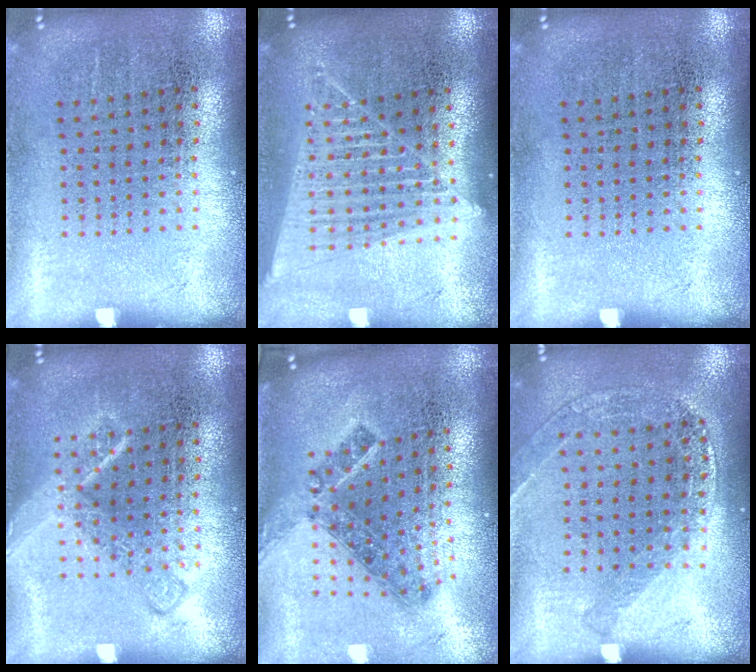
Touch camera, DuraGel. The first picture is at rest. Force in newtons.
{"total": 1.7, "press": 1.6, "slide": 0.7}
{"total": 0.0}
{"total": 2.2, "press": 2.2, "slide": 0.4}
{"total": 1.4, "press": 1.0, "slide": 0.9}
{"total": 1.3, "press": 1.3, "slide": 0.1}